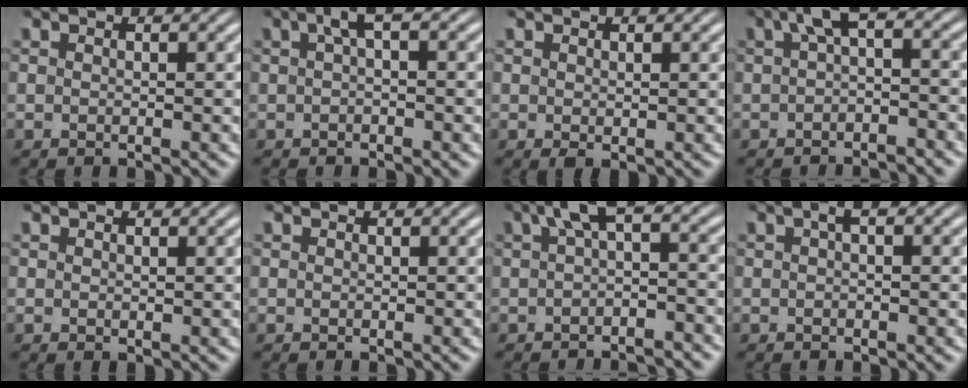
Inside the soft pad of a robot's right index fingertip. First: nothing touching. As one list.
[{"total": 2.6, "force": [0.9, 0.3, 2.4], "torque": [-0.040, 0.009, 0.014]}, {"total": 0.6, "force": [-0.1, -0.1, 0.6], "torque": [-0.007, -0.008, 0.004]}, {"total": 3.5, "force": [0.0, 1.1, 3.4], "torque": [-0.055, 0.005, -0.003]}, {"total": 0.0}, {"total": 0.0}, {"total": 3.7, "force": [0.1, 1.0, 3.6], "torque": [-0.059, 0.008, -0.002]}, {"total": 1.2, "force": [0.3, 0.1, 1.1], "torque": [-0.018, 0.003, 0.006]}]